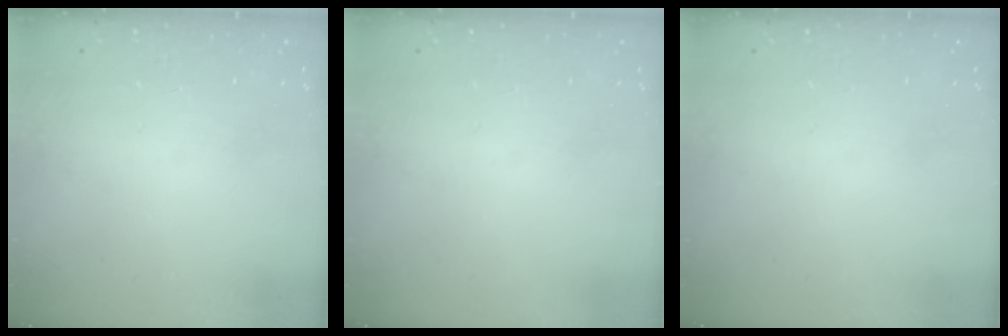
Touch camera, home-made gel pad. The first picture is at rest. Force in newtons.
{"total": 0.0}
{"total": 0.0}